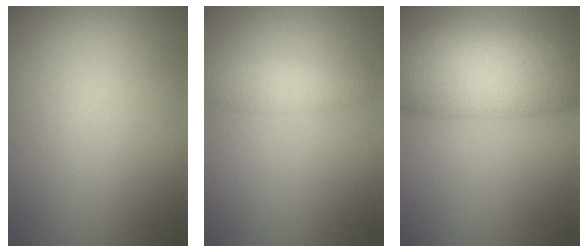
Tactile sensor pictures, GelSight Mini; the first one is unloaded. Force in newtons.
{"total": 1.6, "press": 1.6, "slide": 0.1}
{"total": 8.5, "press": 8.5, "slide": 0.2}